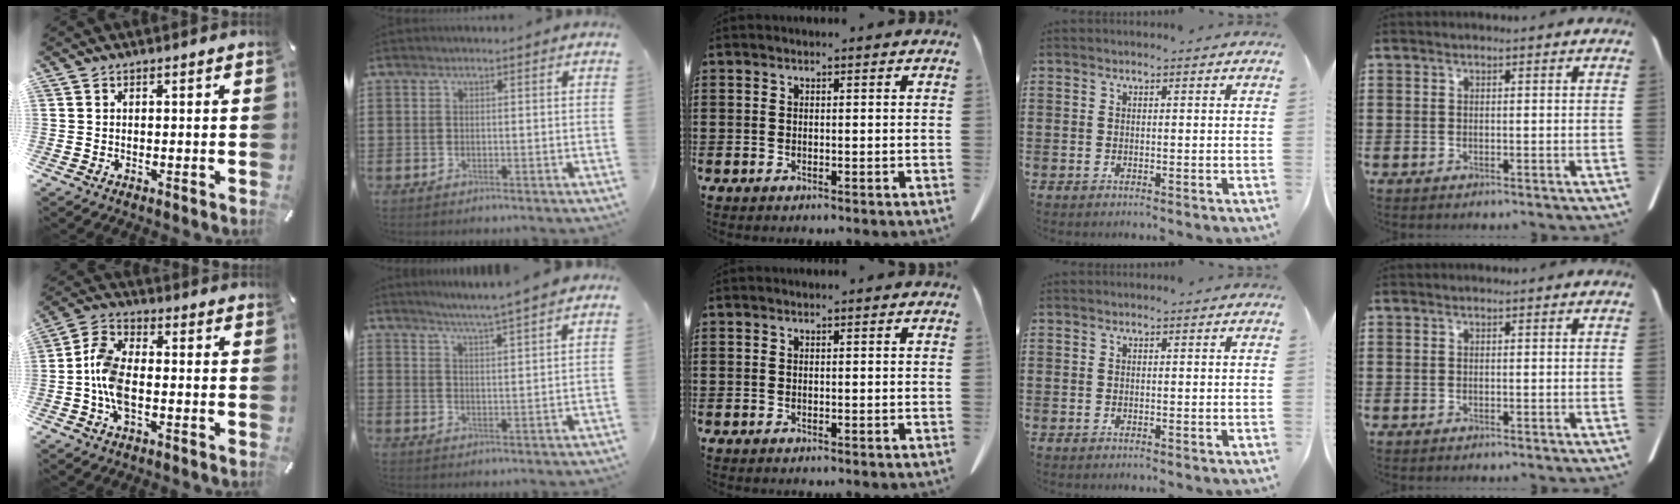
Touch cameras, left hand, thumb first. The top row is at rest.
{"thumb": {"total": 8.4, "force": [-2.3, 4.7, 6.6], "torque": [-0.146, 0.004, -0.044]}, "index": {"total": 4.1, "force": [3.8, -1.2, 1.1], "torque": [-0.033, -0.019, 0.064]}}